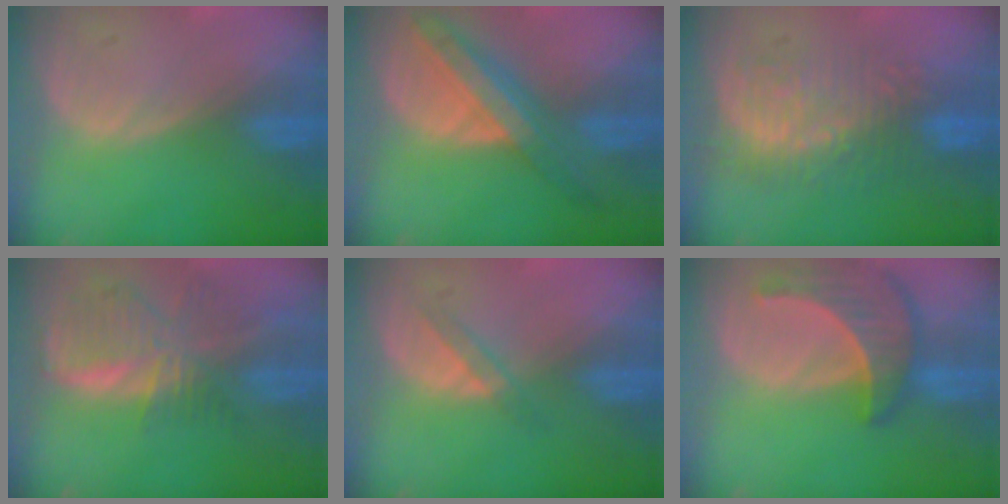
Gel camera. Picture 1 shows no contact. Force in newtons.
{"total": 8.4, "press": 7.4, "slide": 3.8}
{"total": 8.8, "press": 8.7, "slide": 1.4}
{"total": 8.9, "press": 7.8, "slide": 4.4}
{"total": 2.4, "press": 2.2, "slide": 1.1}
{"total": 7.6, "press": 7.3, "slide": 1.9}